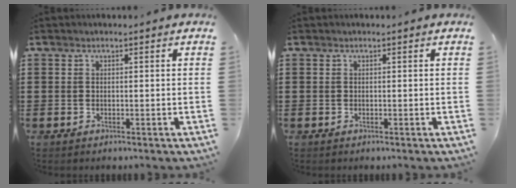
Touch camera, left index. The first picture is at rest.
{"total": 0.0}